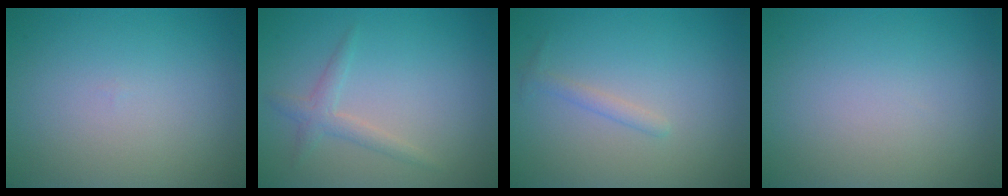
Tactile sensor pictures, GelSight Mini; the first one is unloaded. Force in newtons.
{"total": 1.7, "press": 1.7, "slide": 0.1}
{"total": 1.0, "press": 1.0, "slide": 0.0}
{"total": 0.0}